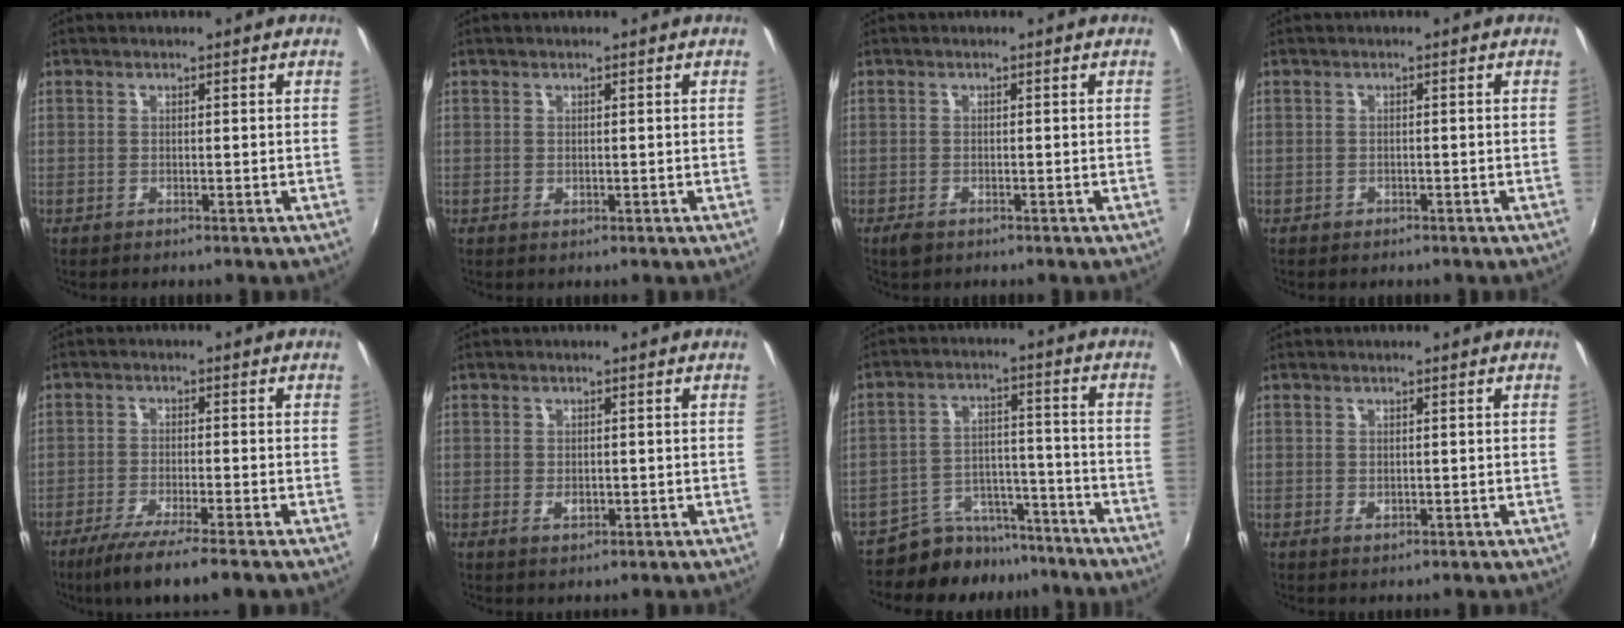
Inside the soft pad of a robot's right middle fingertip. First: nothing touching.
{"total": 0.0}
{"total": 2.0, "force": [-1.4, 1.0, 1.0], "torque": [-0.021, -0.006, -0.027]}
{"total": 1.2, "force": [-0.9, 0.7, 0.3], "torque": [-0.010, -0.001, -0.010]}
{"total": 8.9, "force": [-6.6, -0.1, 6.0], "torque": [-0.128, -0.028, -0.110]}
{"total": 1.8, "force": [-0.3, 1.1, 1.3], "torque": [-0.021, -0.001, -0.004]}
{"total": 11.3, "force": [-10.0, 4.7, 2.1], "torque": [-0.043, 0.036, -0.142]}
{"total": 0.6, "force": [0.1, 0.4, 0.4], "torque": [-0.004, 0.000, 0.004]}